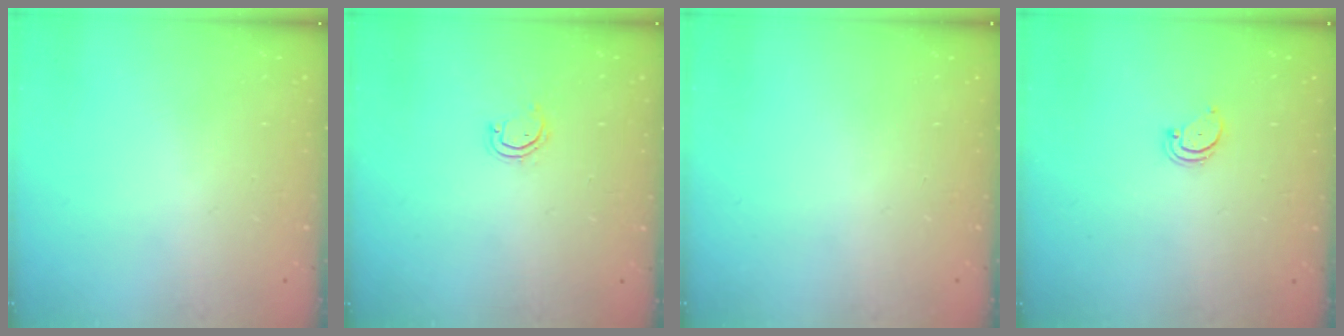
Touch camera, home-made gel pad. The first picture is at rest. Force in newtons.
{"total": 3.4, "press": 3.4, "slide": 0.2}
{"total": 0.0}
{"total": 1.9, "press": 1.9, "slide": 0.2}